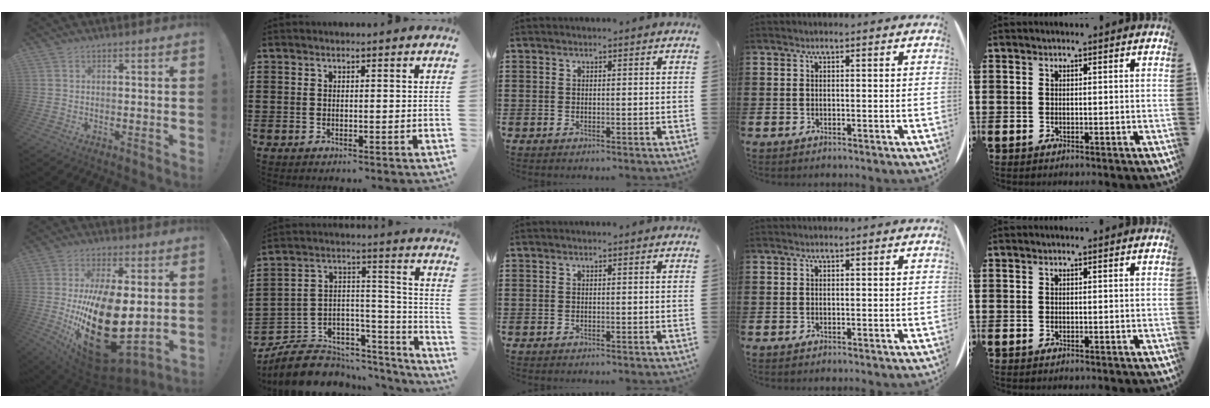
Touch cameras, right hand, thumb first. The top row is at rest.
{"thumb": {"total": 27.9, "force": [-0.9, 14.6, 23.8], "torque": [-0.403, -0.030, 0.015]}, "index": {"total": 8.5, "force": [-6.9, 4.4, 2.0], "torque": [-0.047, 0.011, -0.129]}}